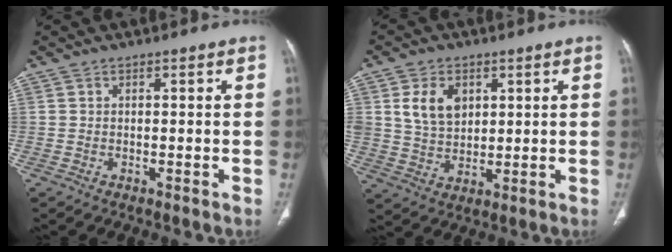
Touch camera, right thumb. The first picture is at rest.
{"total": 8.4, "force": [3.0, 6.0, 5.1], "torque": [-0.072, -0.014, 0.064]}